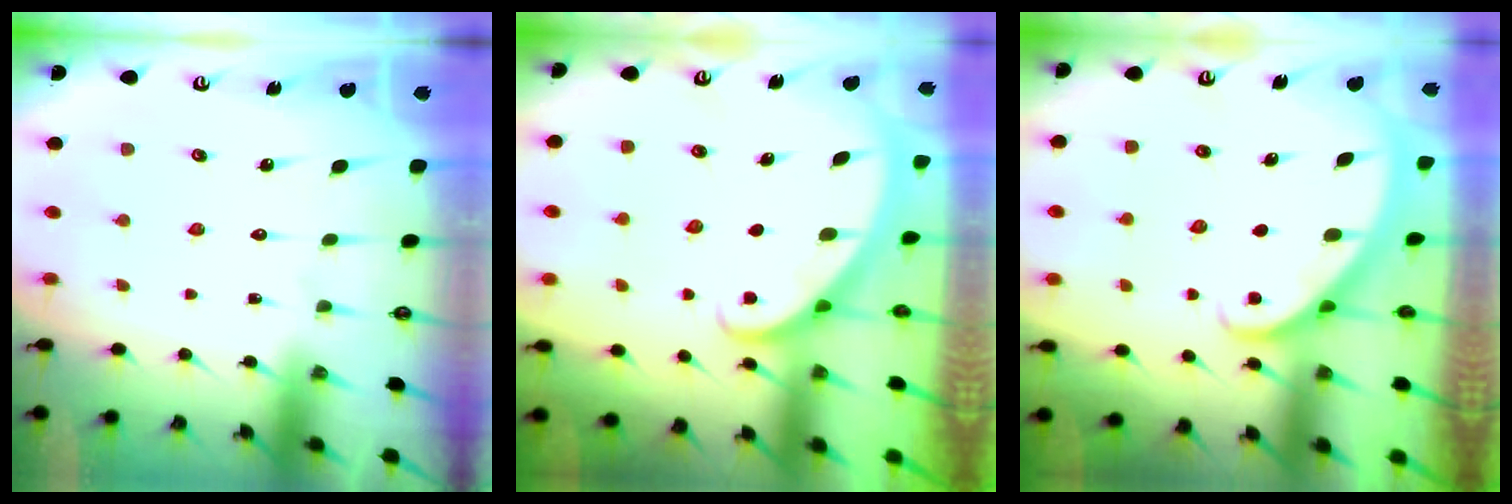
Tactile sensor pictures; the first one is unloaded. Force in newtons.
{"total": 2.6, "press": 2.6, "slide": 0.1}
{"total": 2.3, "press": 2.3, "slide": 0.2}